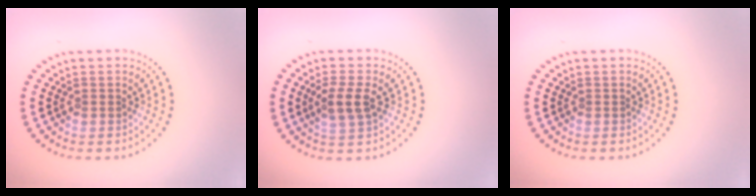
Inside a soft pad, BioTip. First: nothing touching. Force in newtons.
{"total": 2.6, "press": 2.5, "slide": 0.8}
{"total": 0.0}